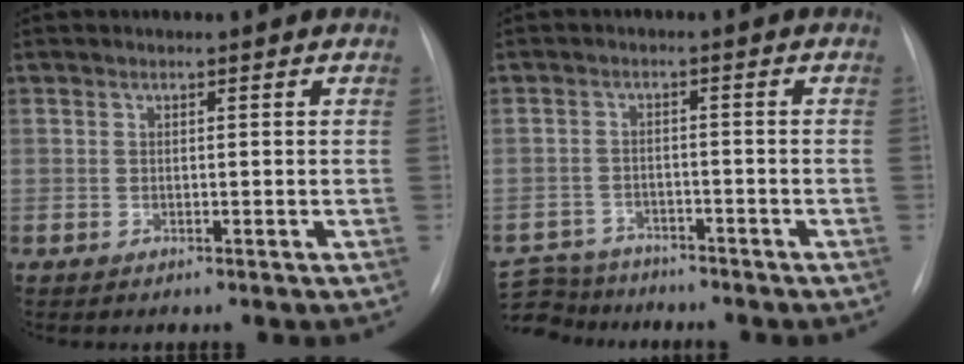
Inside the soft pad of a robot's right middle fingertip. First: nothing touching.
{"total": 8.4, "force": [-7.8, 3.1, 0.8], "torque": [-0.022, 0.007, -0.127]}